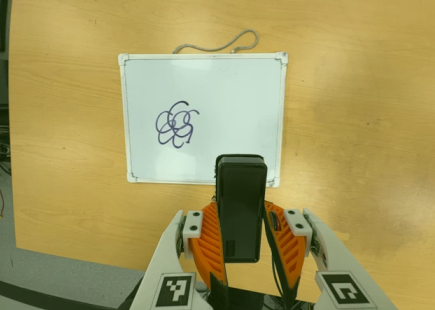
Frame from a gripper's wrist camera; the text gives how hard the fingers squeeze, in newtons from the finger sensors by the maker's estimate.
{"total": 4.2, "left": 2.7, "right": 5.7}